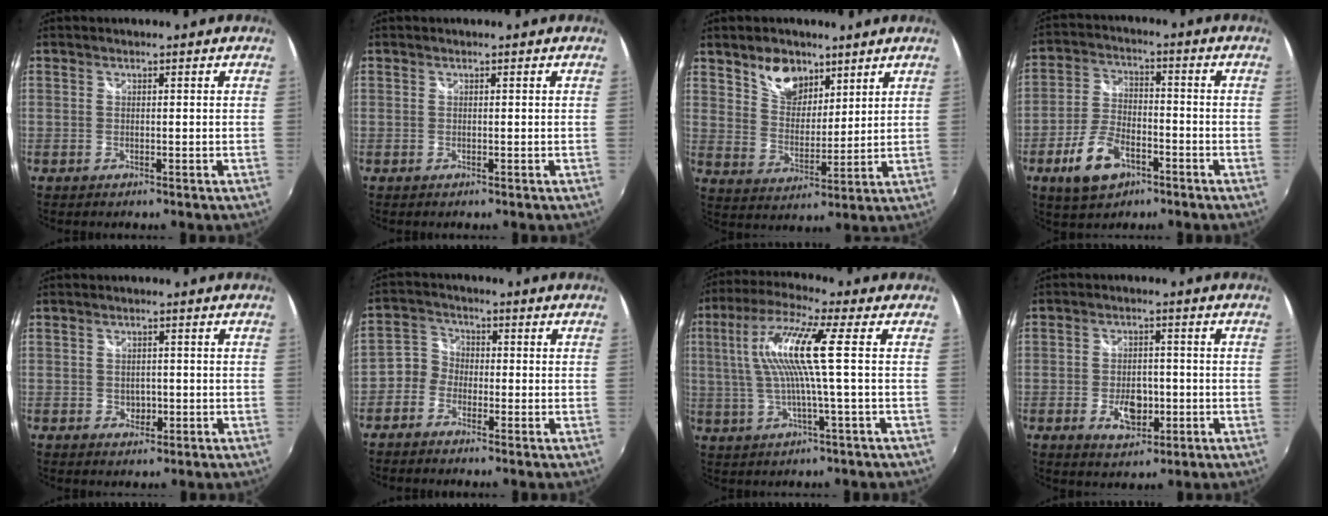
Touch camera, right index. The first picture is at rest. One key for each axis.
{"total": 0.0}
{"total": 9.2, "fx": 6.2, "fy": 5.6, "fz": 3.9, "tx": -0.059, "ty": 0.010, "tz": 0.115}
{"total": 10.4, "fx": -5.5, "fy": 5.7, "fz": 6.7, "tx": -0.147, "ty": 0.000, "tz": -0.097}
{"total": 2.9, "fx": -0.4, "fy": 2.4, "fz": 1.6, "tx": -0.026, "ty": -0.001, "tz": -0.005}
{"total": 4.4, "fx": -2.3, "fy": 3.7, "fz": 0.9, "tx": -0.016, "ty": 0.016, "tz": -0.061}
{"total": 11.8, "fx": 1.2, "fy": -0.2, "fz": 11.8, "tx": -0.226, "ty": 0.008, "tz": 0.023}
{"total": 6.7, "fx": -2.0, "fy": 4.3, "fz": 4.8, "tx": -0.093, "ty": -0.002, "tz": -0.026}